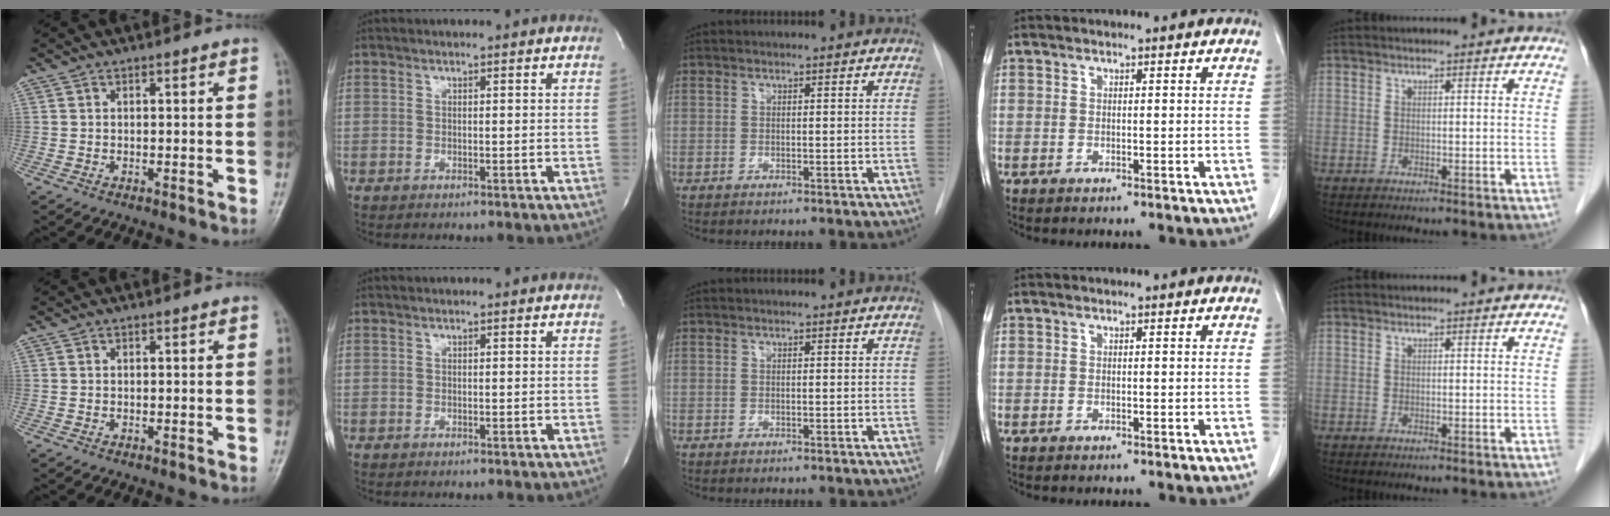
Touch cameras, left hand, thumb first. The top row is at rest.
{}